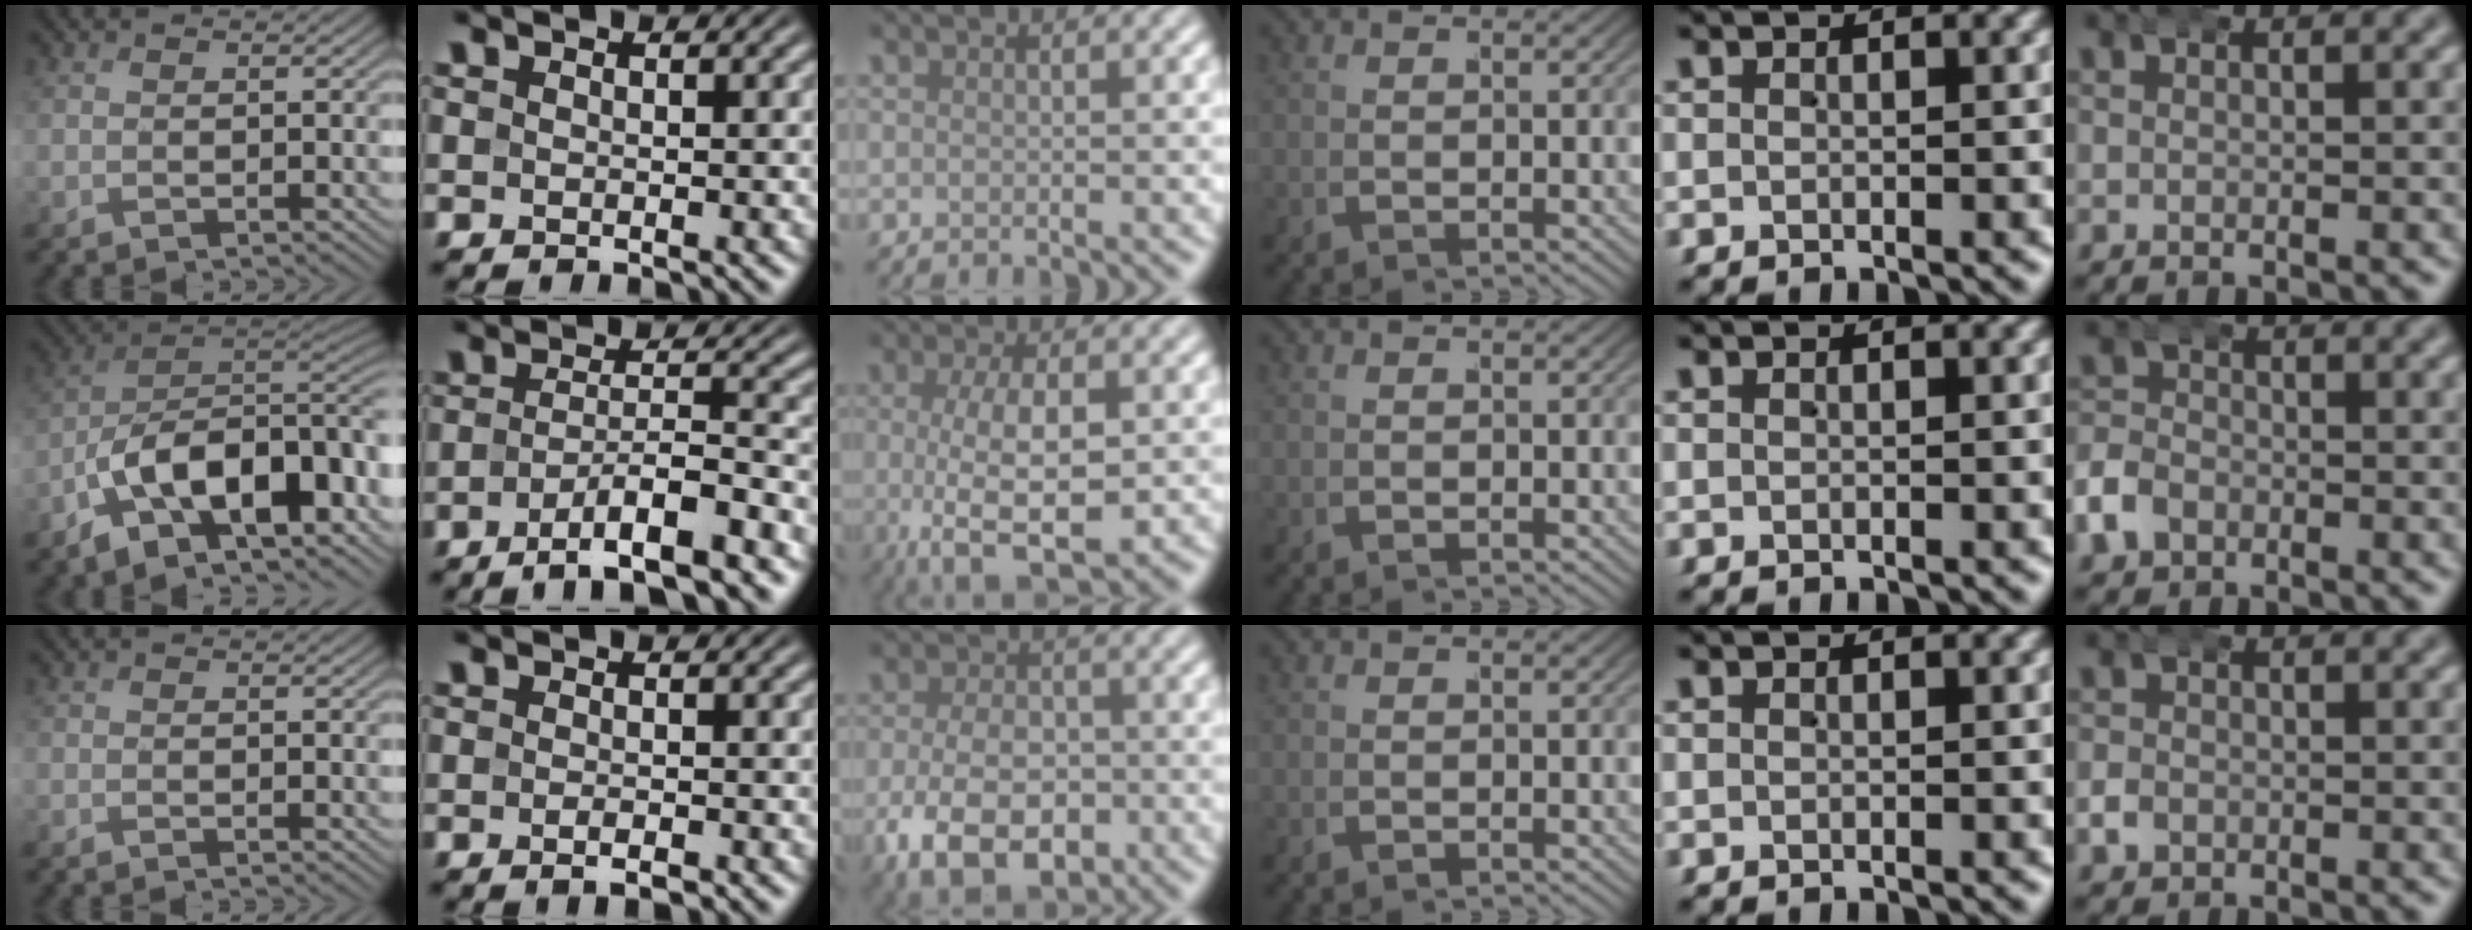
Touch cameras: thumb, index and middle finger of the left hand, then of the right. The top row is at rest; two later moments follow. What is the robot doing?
{"motion": "wrap", "object": "arm wrap"}